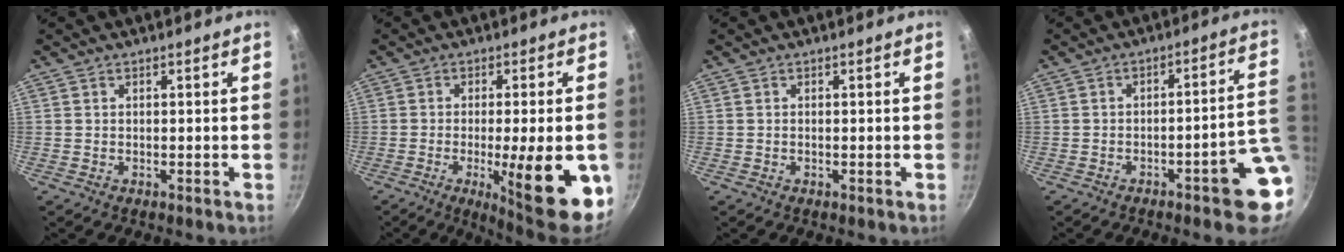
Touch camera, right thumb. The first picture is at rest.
{"total": 17.2, "force": [-4.8, 3.8, 16.1], "torque": [-0.200, 0.001, -0.057]}
{"total": 0.0}
{"total": 10.7, "force": [-3.0, 2.4, 9.9], "torque": [-0.096, 0.029, -0.035]}